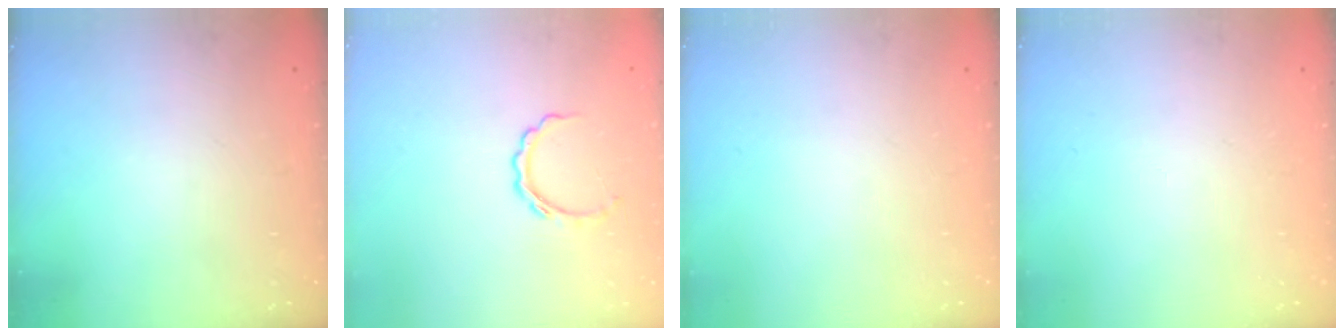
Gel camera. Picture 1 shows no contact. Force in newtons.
{"total": 4.4, "press": 4.3, "slide": 0.5}
{"total": 0.0}
{"total": 0.0}